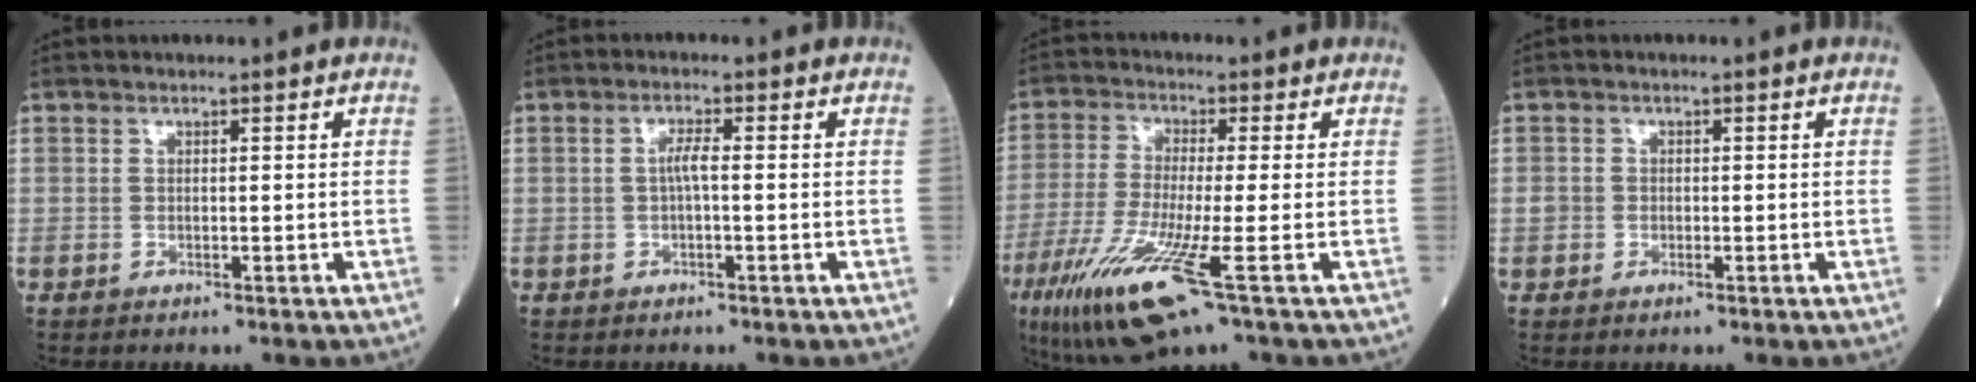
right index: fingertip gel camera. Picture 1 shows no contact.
{"total": 2.1, "force": [-0.1, 0.1, 2.1], "torque": [-0.041, 0.003, -0.003]}
{"total": 12.2, "force": [-5.7, 0.4, 10.8], "torque": [-0.228, -0.039, -0.106]}
{"total": 1.5, "force": [-0.2, 1.4, 0.5], "torque": [-0.006, 0.006, -0.003]}